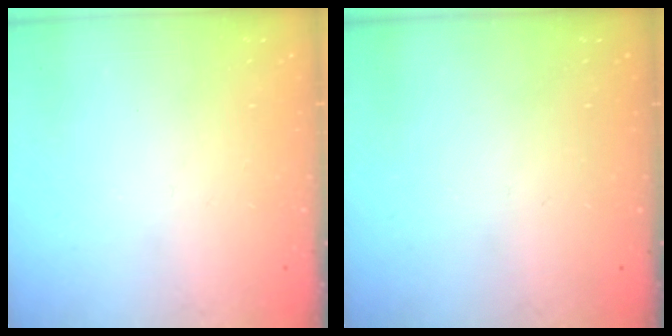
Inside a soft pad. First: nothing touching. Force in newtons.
{"total": 0.0}